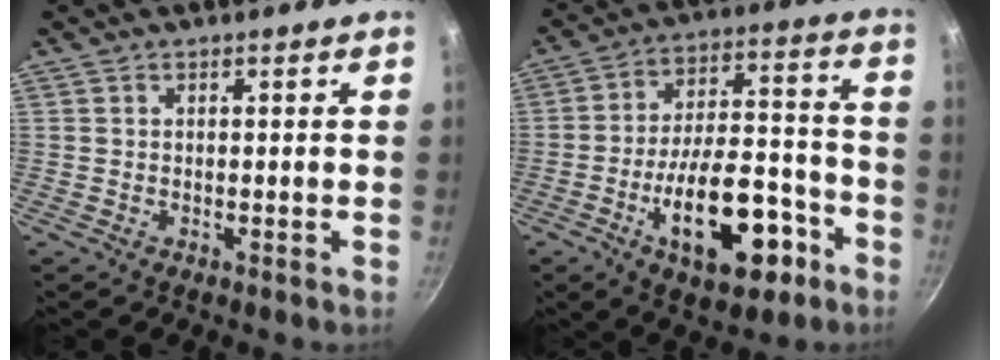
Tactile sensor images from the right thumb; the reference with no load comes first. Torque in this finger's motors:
{"motor_torque": [2.59, 2.42, 2.00, -0.77, 0.47]}